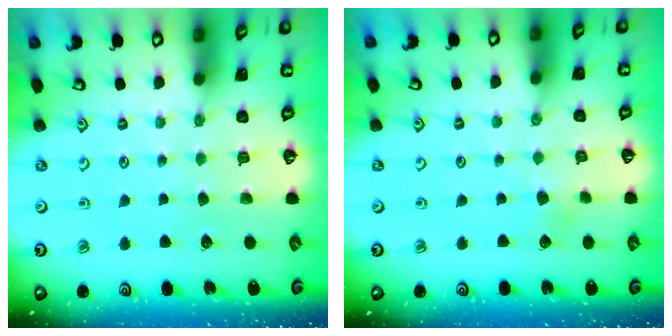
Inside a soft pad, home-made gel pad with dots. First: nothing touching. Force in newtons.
{"total": 2.1, "press": 2.1, "slide": 0.3}